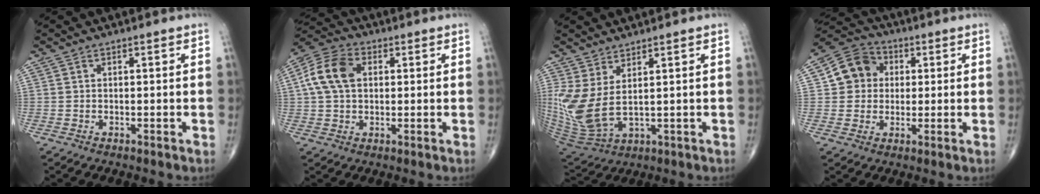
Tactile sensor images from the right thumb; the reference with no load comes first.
{"total": 10.2, "force": [1.9, 7.0, 7.1], "torque": [-0.138, 0.020, 0.028]}
{"total": 11.0, "force": [2.5, 4.6, 9.7], "torque": [-0.232, -0.024, 0.070]}
{"total": 9.3, "force": [1.5, 8.4, 3.7], "torque": [-0.038, 0.011, 0.014]}